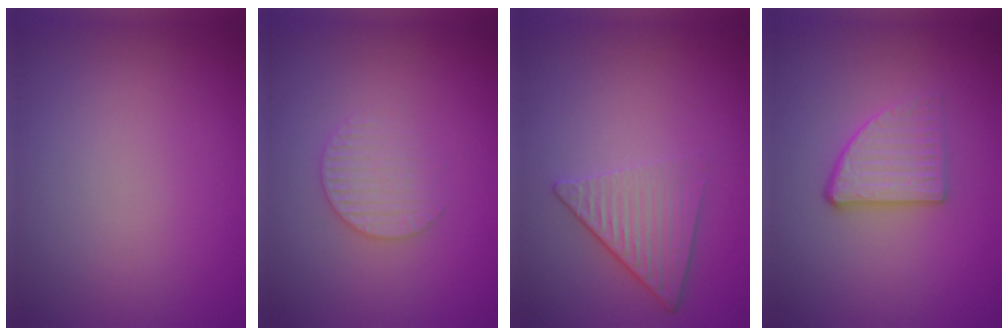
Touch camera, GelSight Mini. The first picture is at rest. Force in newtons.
{"total": 2.2, "press": 2.1, "slide": 0.5}
{"total": 3.6, "press": 2.6, "slide": 2.4}
{"total": 2.8, "press": 2.5, "slide": 1.2}